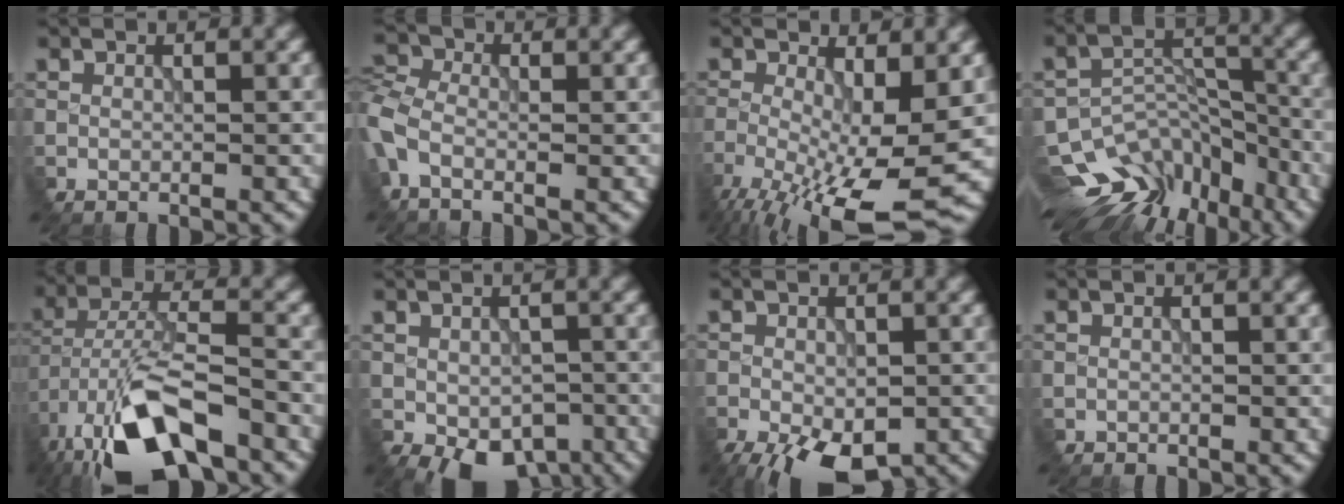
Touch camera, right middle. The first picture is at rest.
{"total": 3.1, "force": [-1.5, 1.8, 2.0], "torque": [-0.056, -0.002, -0.050]}
{"total": 12.0, "force": [-4.7, 3.7, 10.4], "torque": [-0.188, -0.021, -0.076]}
{"total": 11.0, "force": [-8.4, 6.3, 3.4], "torque": [-0.044, 0.008, -0.115]}
{"total": 12.3, "force": [-7.5, 4.8, 8.4], "torque": [-0.162, -0.009, -0.140]}
{"total": 6.8, "force": [-3.6, 4.0, 4.1], "torque": [-0.068, -0.027, -0.039]}
{"total": 8.8, "force": [-5.5, 3.9, 5.7], "torque": [-0.104, -0.027, -0.080]}
{"total": 0.6, "force": [-0.1, 0.0, -0.6], "torque": [0.013, -0.002, -0.003]}